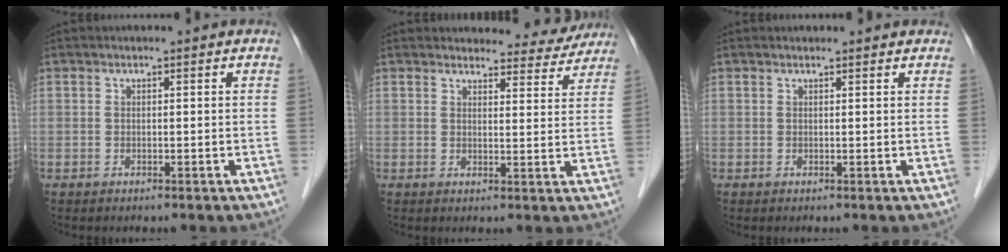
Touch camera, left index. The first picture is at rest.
{"total": 7.6, "force": [7.3, 1.9, 0.3], "torque": [0.015, -0.013, 0.069]}
{"total": 2.3, "force": [2.2, 0.5, 0.6], "torque": [-0.015, 0.018, 0.022]}